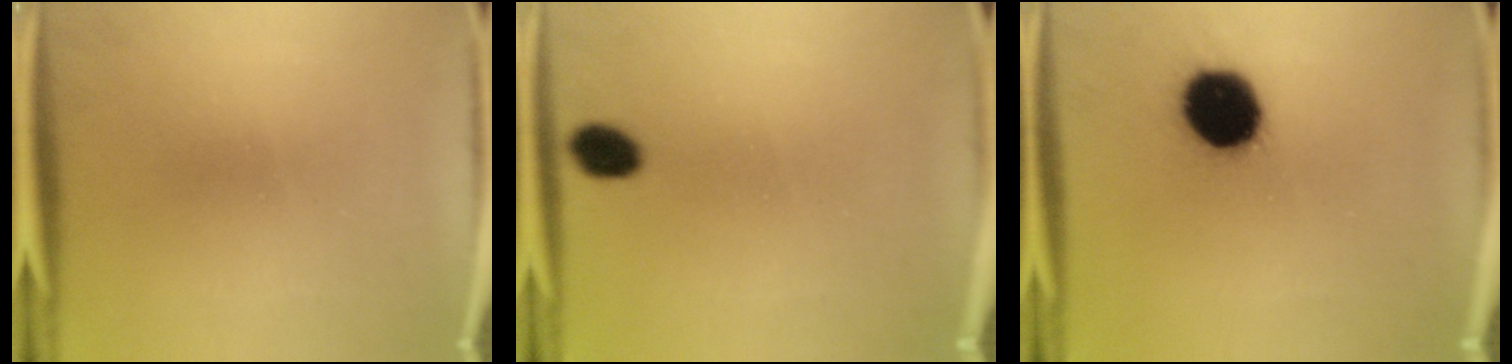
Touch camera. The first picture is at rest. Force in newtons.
{"total": 2.3}
{"total": 17.3}